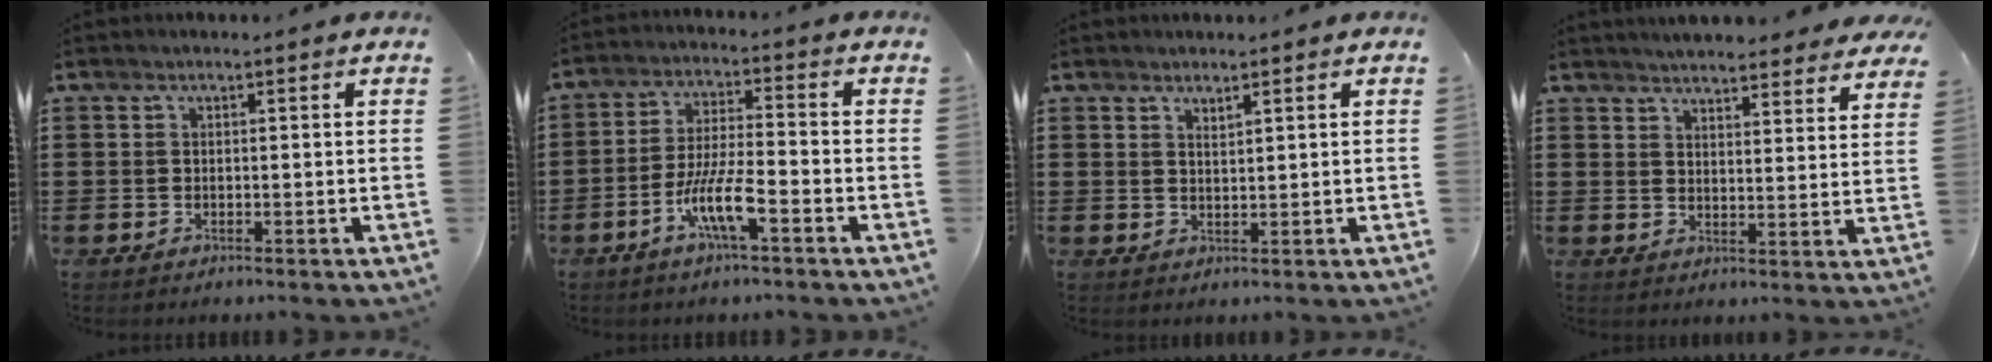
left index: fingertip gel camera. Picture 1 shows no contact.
{"total": 7.8, "force": [-4.0, 1.2, 6.6], "torque": [-0.140, -0.007, -0.079]}
{"total": 1.4, "force": [1.3, 0.1, 0.6], "torque": [-0.013, 0.000, 0.024]}
{"total": 4.3, "force": [4.3, 0.1, 0.2], "torque": [-0.014, -0.022, 0.076]}